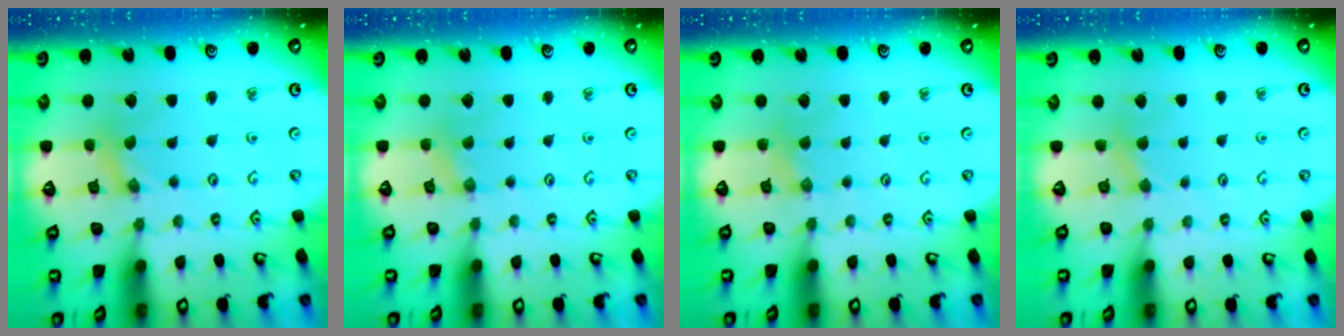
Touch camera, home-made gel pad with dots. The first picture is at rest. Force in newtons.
{"total": 2.2, "press": 2.1, "slide": 0.4}
{"total": 2.5, "press": 2.4, "slide": 0.4}
{"total": 3.4, "press": 3.4, "slide": 0.5}